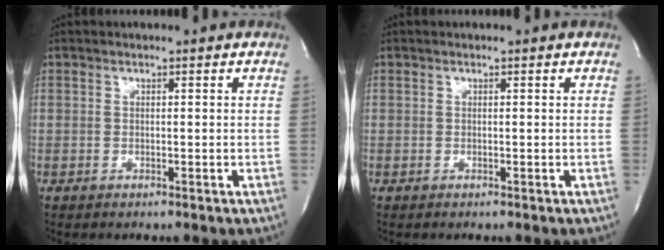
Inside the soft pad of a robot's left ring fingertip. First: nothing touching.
{"total": 0.0}